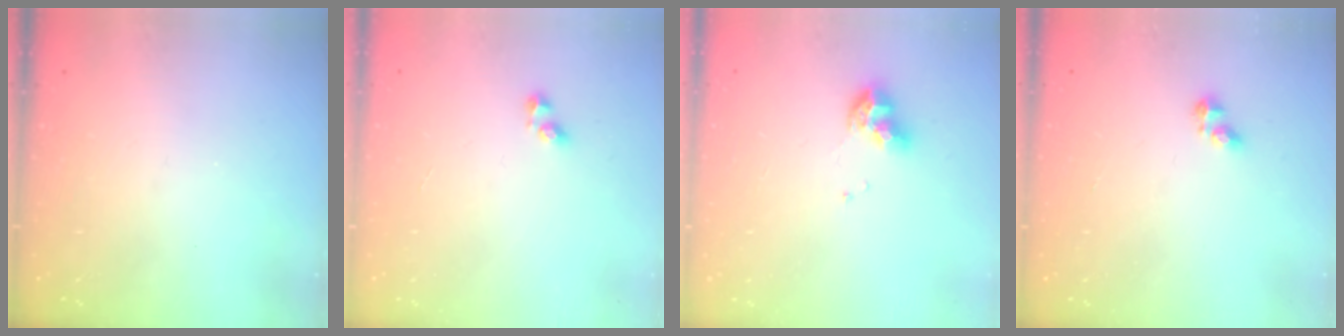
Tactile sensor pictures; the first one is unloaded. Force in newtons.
{"total": 2.5, "press": 2.2, "slide": 1.3}
{"total": 8.6, "press": 8.5, "slide": 0.9}
{"total": 3.2, "press": 3.2, "slide": 0.5}